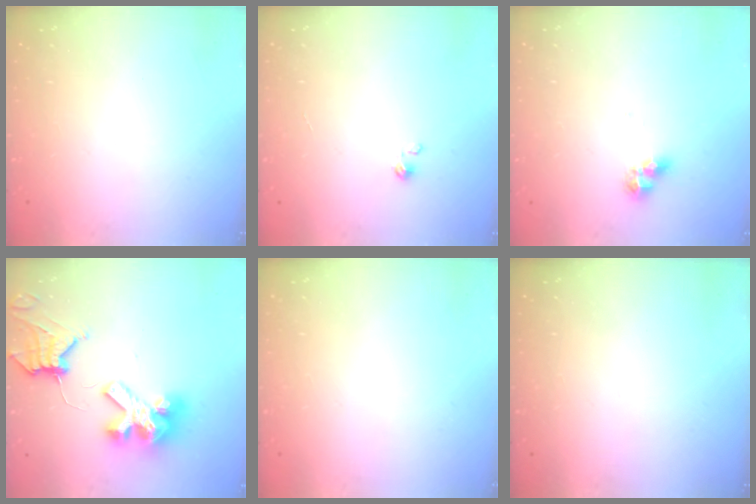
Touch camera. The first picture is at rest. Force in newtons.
{"total": 0.0}
{"total": 6.4, "press": 6.3, "slide": 0.5}
{"total": 12.2, "press": 12.1, "slide": 1.2}
{"total": 0.0}
{"total": 0.0}